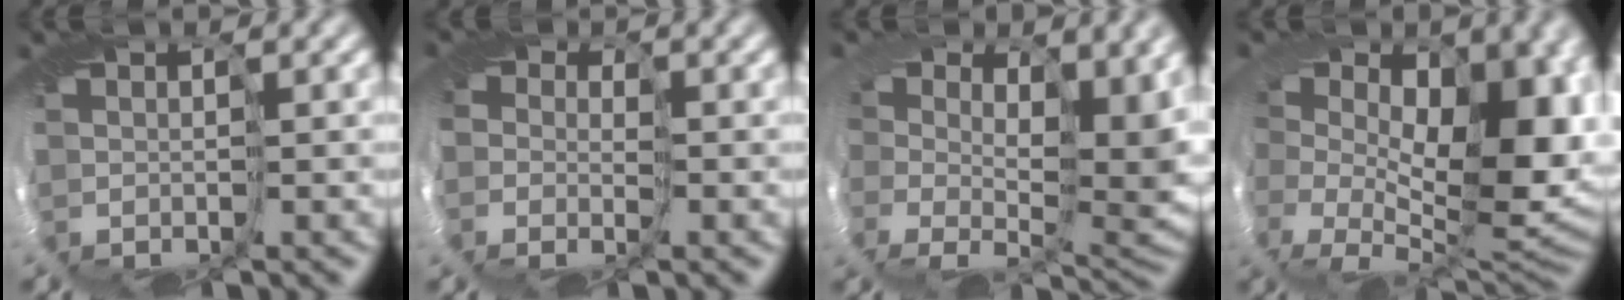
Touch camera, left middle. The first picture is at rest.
{"total": 1.8, "force": [-1.0, 1.6, -0.1], "torque": [0.011, -0.015, -0.022]}
{"total": 6.5, "force": [2.5, 3.6, 4.9], "torque": [-0.055, -0.038, 0.046]}
{"total": 10.9, "force": [1.2, 7.0, 8.2], "torque": [-0.092, -0.043, 0.027]}